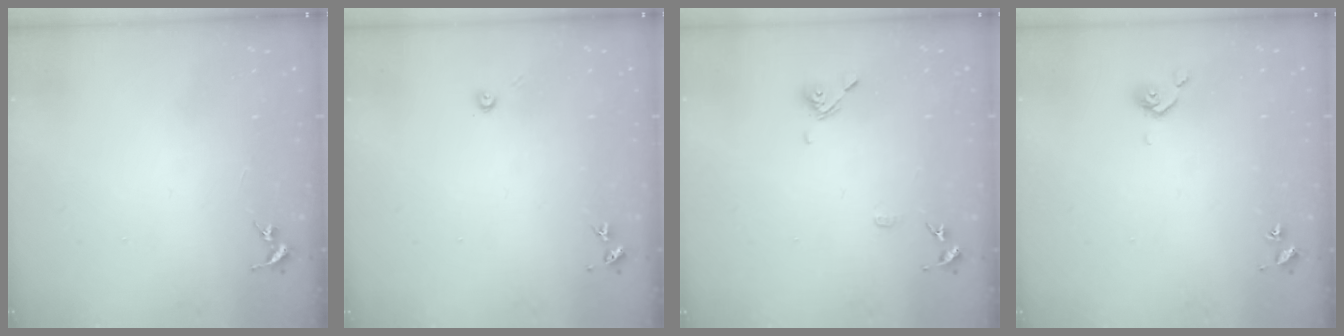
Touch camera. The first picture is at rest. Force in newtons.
{"total": 3.5, "press": 3.5, "slide": 0.2}
{"total": 8.6, "press": 8.4, "slide": 1.6}
{"total": 5.0, "press": 4.9, "slide": 1.2}